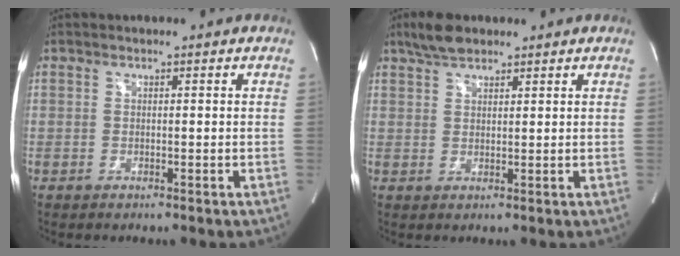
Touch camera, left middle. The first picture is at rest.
{"total": 4.3, "force": [3.4, 1.6, 2.1], "torque": [-0.052, 0.013, 0.067]}